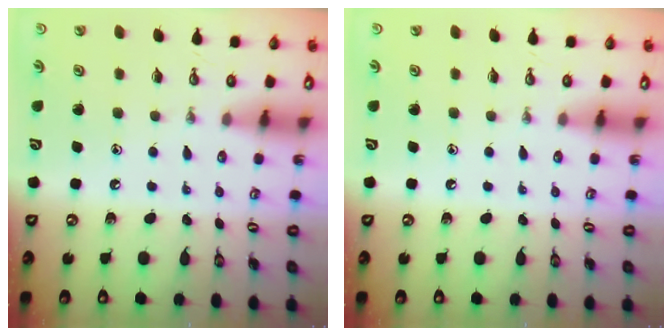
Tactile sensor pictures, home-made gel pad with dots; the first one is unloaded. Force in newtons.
{"total": 0.0}